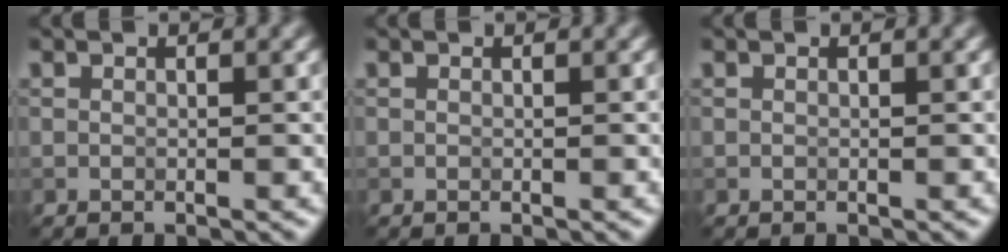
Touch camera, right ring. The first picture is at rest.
{"total": 0.0}
{"total": 0.0}